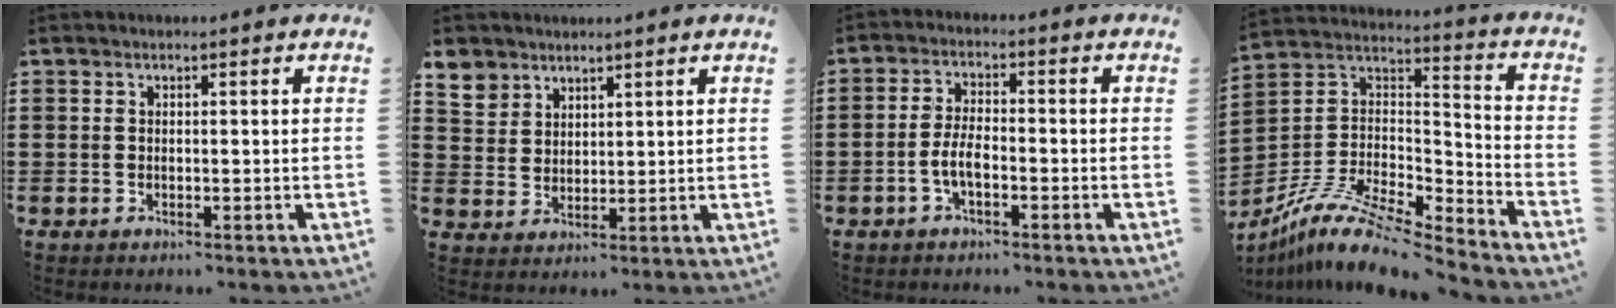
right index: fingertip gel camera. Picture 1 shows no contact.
{"total": 4.9, "force": [3.5, 3.4, 0.3], "torque": [-0.028, 0.007, 0.068]}
{"total": 4.3, "force": [-1.8, 1.4, 3.6], "torque": [-0.091, -0.004, -0.041]}
{"total": 11.1, "force": [-9.1, 2.7, 5.8], "torque": [-0.119, 0.017, -0.182]}